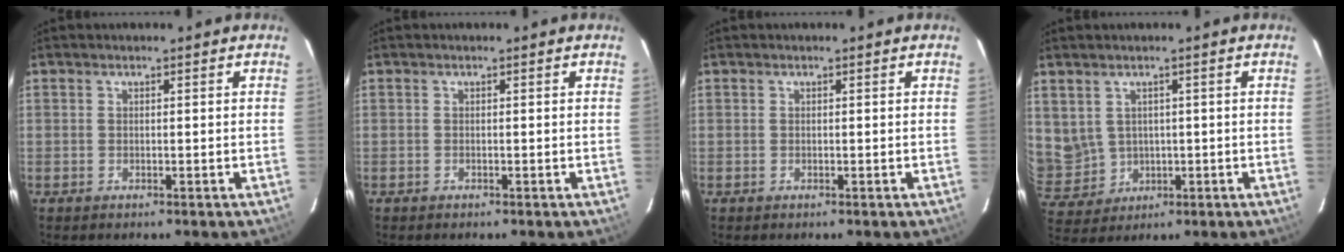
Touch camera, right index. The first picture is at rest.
{"total": 0.0}
{"total": 0.0}
{"total": 7.8, "force": [2.0, 7.0, 2.8], "torque": [-0.069, 0.004, 0.069]}